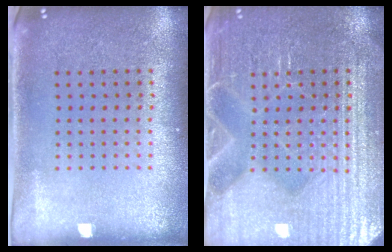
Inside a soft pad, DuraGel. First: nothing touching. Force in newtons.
{"total": 4.5, "press": 4.4, "slide": 0.9}